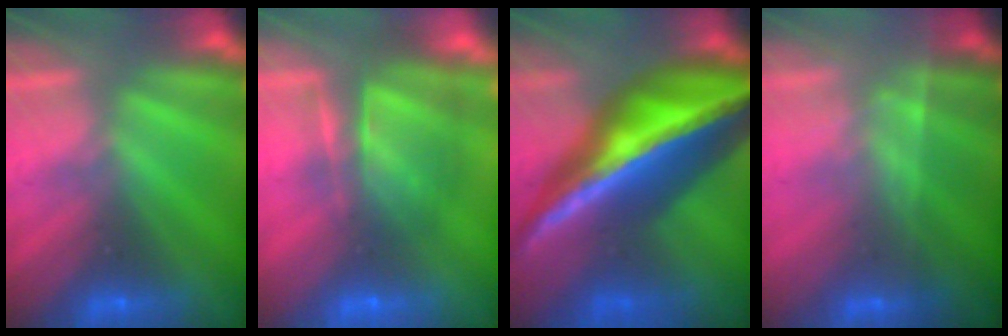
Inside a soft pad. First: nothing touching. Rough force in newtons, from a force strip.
{"total": 7.4}
{"total": 6.7}
{"total": 1.8}